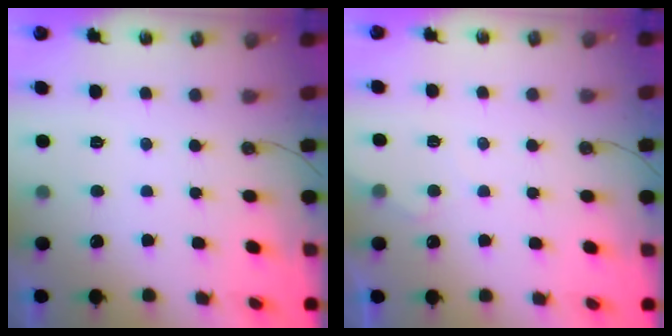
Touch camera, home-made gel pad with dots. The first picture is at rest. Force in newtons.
{"total": 3.9, "press": 3.9, "slide": 0.5}